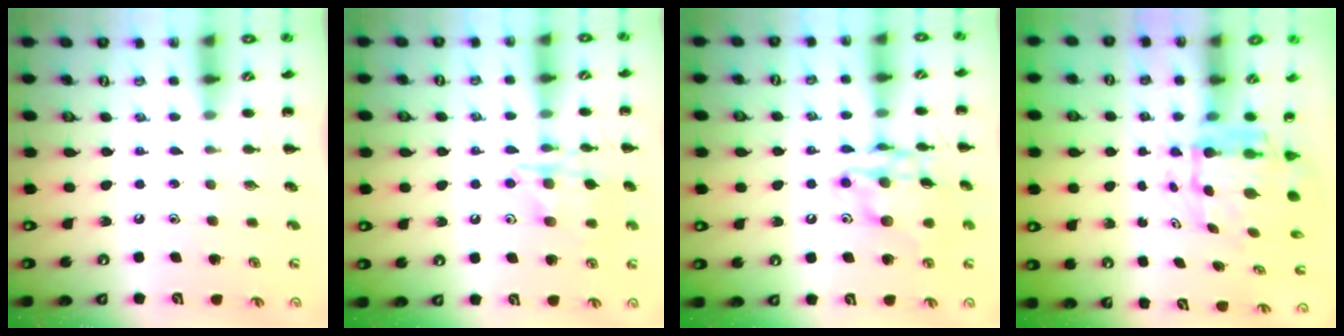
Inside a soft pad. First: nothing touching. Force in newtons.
{"total": 13.2, "press": 13.2, "slide": 0.8}
{"total": 14.6, "press": 14.5, "slide": 1.4}
{"total": 6.2, "press": 5.9, "slide": 2.0}